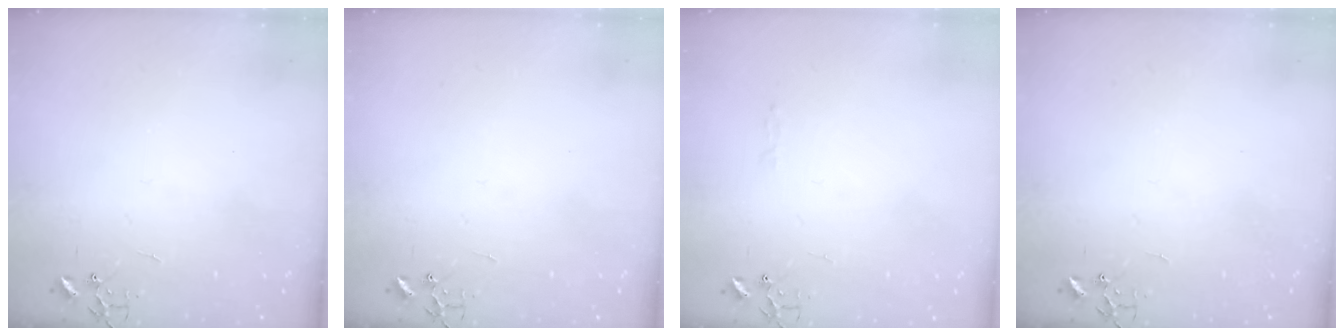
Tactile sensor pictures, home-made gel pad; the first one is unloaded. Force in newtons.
{"total": 0.0}
{"total": 2.6, "press": 2.6, "slide": 0.3}
{"total": 0.0}